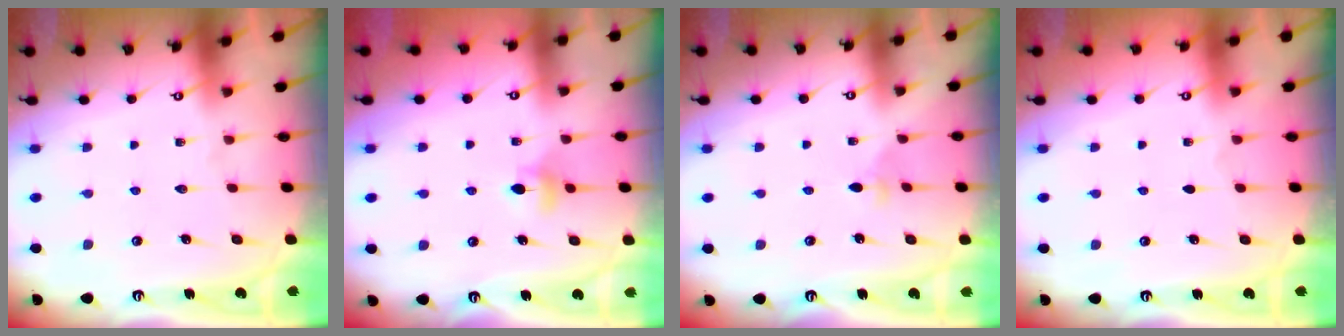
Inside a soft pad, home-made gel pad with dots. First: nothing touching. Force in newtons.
{"total": 5.0, "press": 4.9, "slide": 0.7}
{"total": 3.0, "press": 2.9, "slide": 0.5}
{"total": 0.0}